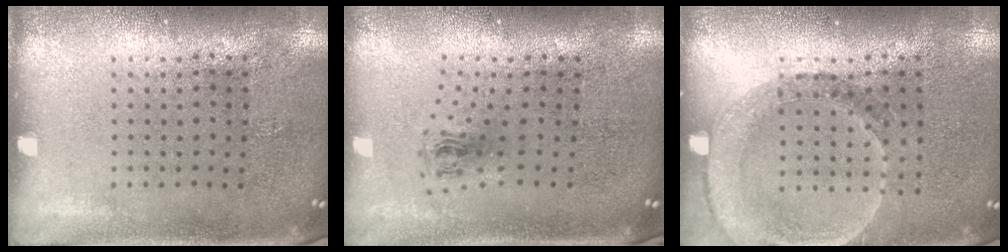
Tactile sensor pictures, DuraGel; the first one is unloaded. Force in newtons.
{"total": 0.7, "press": 0.4, "slide": 0.6}
{"total": 1.5, "press": 1.4, "slide": 0.5}